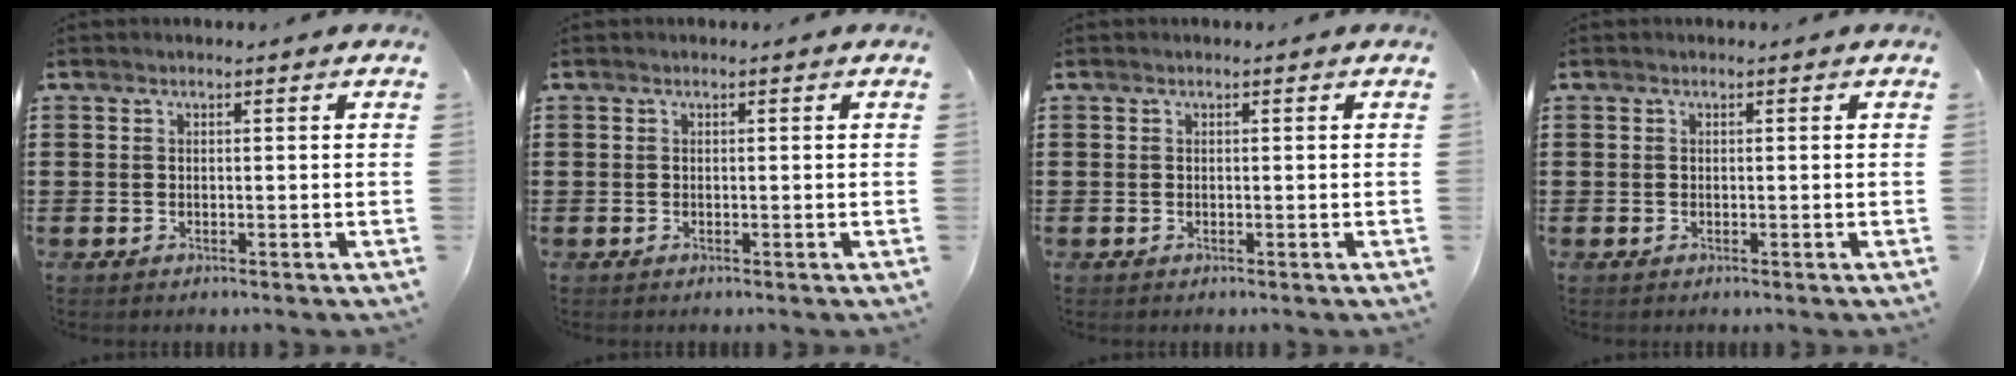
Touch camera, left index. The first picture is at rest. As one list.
[{"total": 0.0}, {"total": 0.0}, {"total": 0.0}]